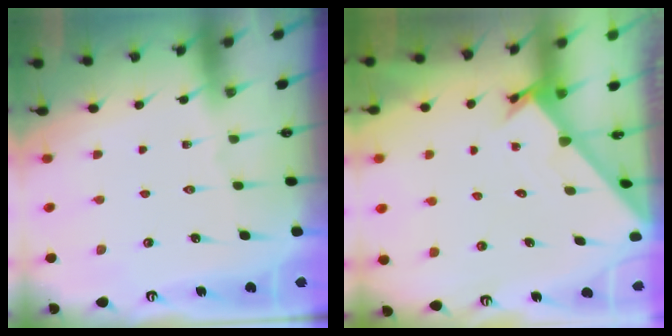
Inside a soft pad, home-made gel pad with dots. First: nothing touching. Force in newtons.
{"total": 1.7, "press": 1.7, "slide": 0.1}